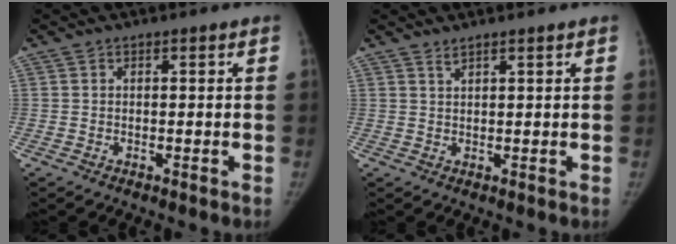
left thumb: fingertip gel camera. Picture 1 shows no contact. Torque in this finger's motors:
{"motor_torque": [0.16, -0.03, -0.23, 0.21, -0.06]}